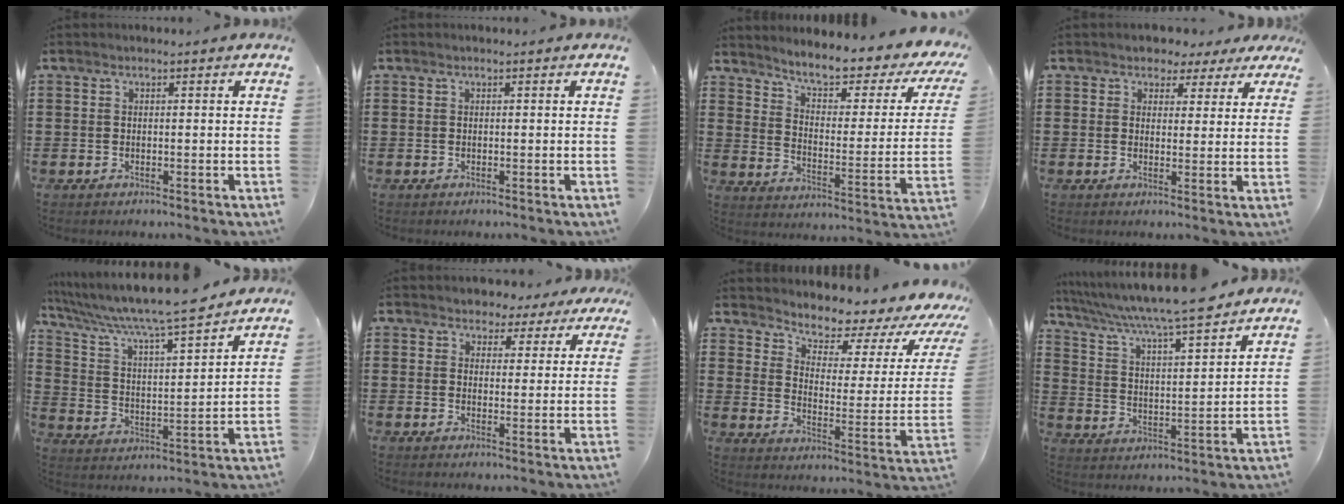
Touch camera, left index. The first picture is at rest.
{"total": 0.0}
{"total": 5.7, "force": [4.6, 0.6, 3.2], "torque": [-0.076, -0.038, 0.070]}
{"total": 3.1, "force": [2.3, 2.0, 0.3], "torque": [-0.014, 0.000, 0.039]}
{"total": 8.0, "force": [7.2, -0.2, 3.6], "torque": [-0.099, -0.050, 0.117]}
{"total": 3.5, "force": [2.8, 2.0, 0.2], "torque": [-0.013, -0.005, 0.048]}
{"total": 4.9, "force": [4.4, 1.9, 1.1], "torque": [-0.038, -0.043, 0.067]}
{"total": 6.5, "force": [5.8, -0.4, 2.9], "torque": [-0.081, -0.043, 0.093]}